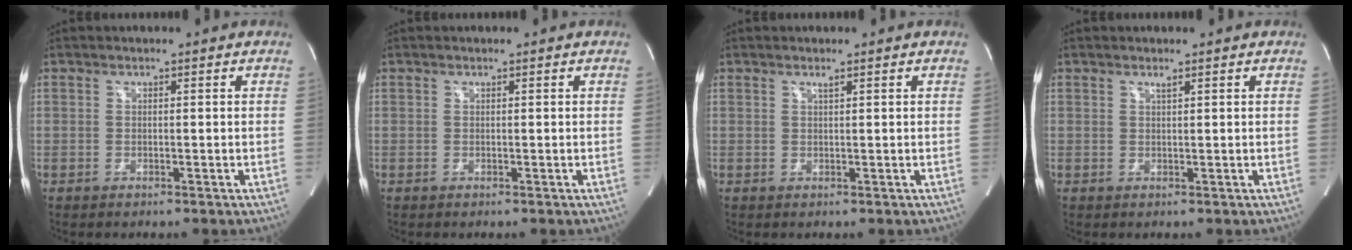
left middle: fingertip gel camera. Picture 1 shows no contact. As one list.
[{"total": 0.0}, {"total": 0.6, "force": [0.4, -0.1, 0.4], "torque": [-0.012, -0.002, 0.011]}, {"total": 0.6, "force": [0.5, -0.1, 0.4], "torque": [-0.012, -0.002, 0.012]}]